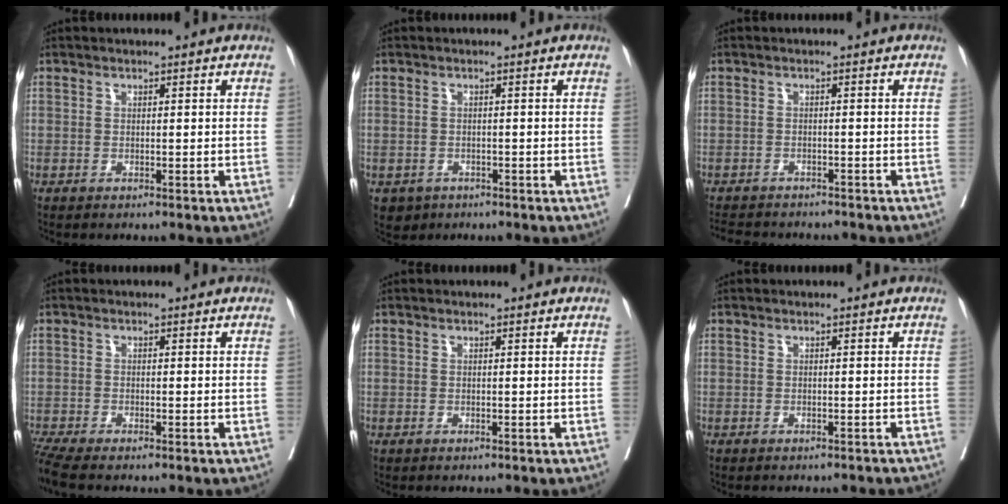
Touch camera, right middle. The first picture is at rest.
{"total": 2.9, "force": [-1.7, 2.3, 0.4], "torque": [-0.005, 0.002, -0.025]}
{"total": 9.6, "force": [-8.6, 2.6, 3.2], "torque": [-0.060, -0.008, -0.115]}
{"total": 3.0, "force": [-2.7, -0.4, 1.3], "torque": [-0.033, -0.014, -0.057]}
{"total": 0.0}
{"total": 3.3, "force": [-3.0, 0.7, 0.9], "torque": [-0.014, -0.007, -0.038]}